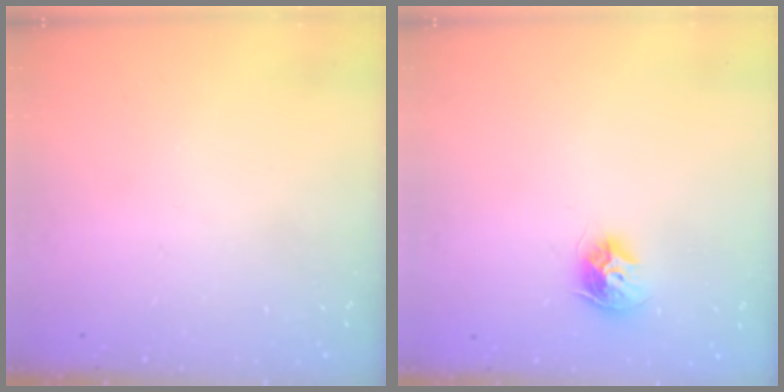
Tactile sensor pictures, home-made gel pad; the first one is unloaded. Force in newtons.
{"total": 8.5, "press": 8.5, "slide": 0.4}